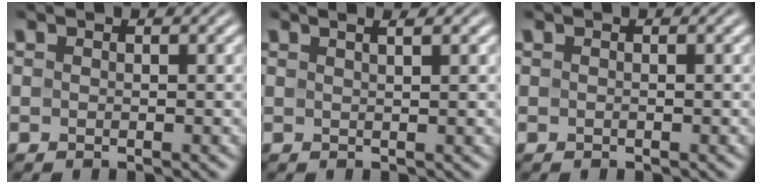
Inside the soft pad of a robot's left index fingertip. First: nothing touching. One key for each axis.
{"total": 3.1, "fx": 1.8, "fy": 1.3, "fz": 2.3, "tx": -0.004, "ty": 0.012, "tz": -0.007}
{"total": 0.0}